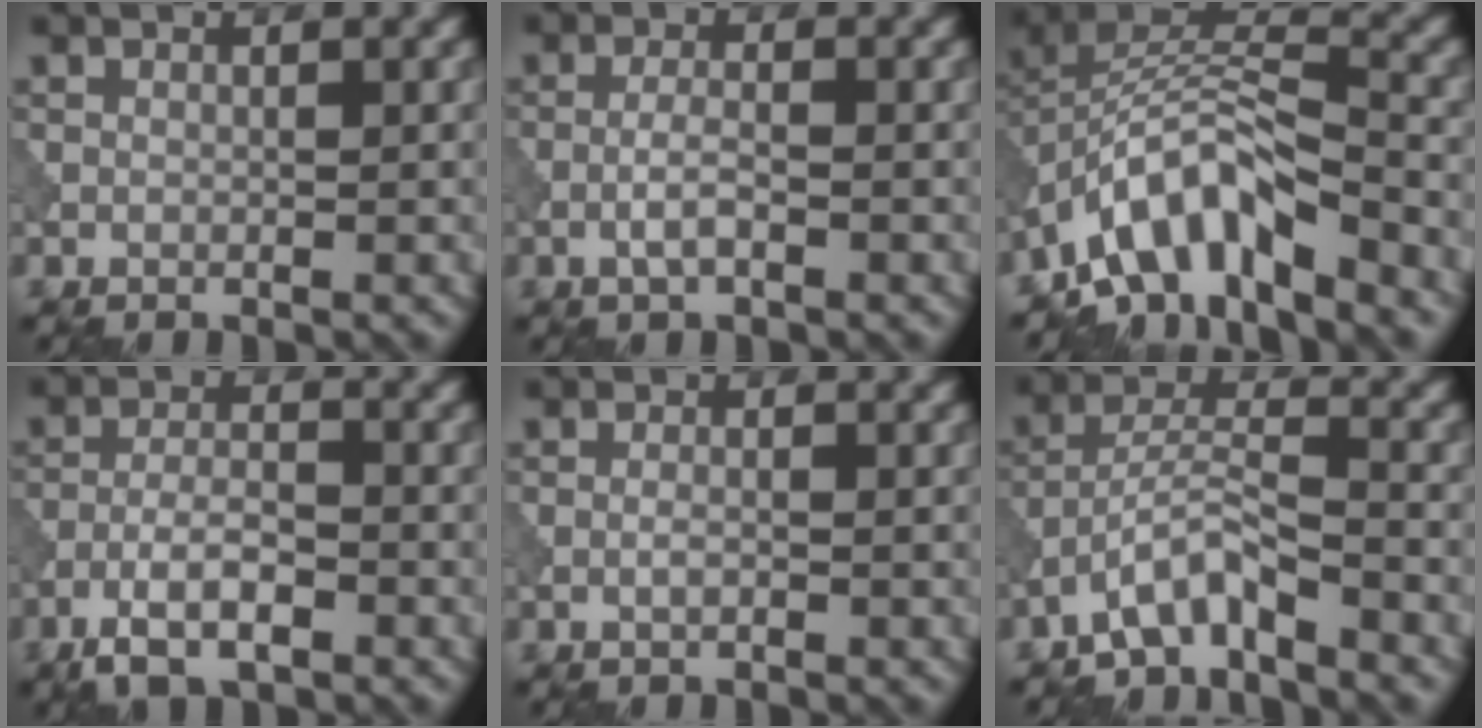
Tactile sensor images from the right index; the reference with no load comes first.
{"total": 1.9, "force": [-0.8, 0.5, 1.7], "torque": [-0.036, 0.003, -0.022]}
{"total": 8.7, "force": [-5.7, 3.1, 5.9], "torque": [-0.095, 0.009, -0.115]}
{"total": 4.6, "force": [-2.8, 1.6, 3.3], "torque": [-0.064, 0.000, -0.057]}
{"total": 0.8, "force": [-0.3, 0.2, 0.7], "torque": [-0.016, -0.001, -0.008]}
{"total": 4.0, "force": [-3.2, 0.8, 2.3], "torque": [-0.045, 0.014, -0.068]}